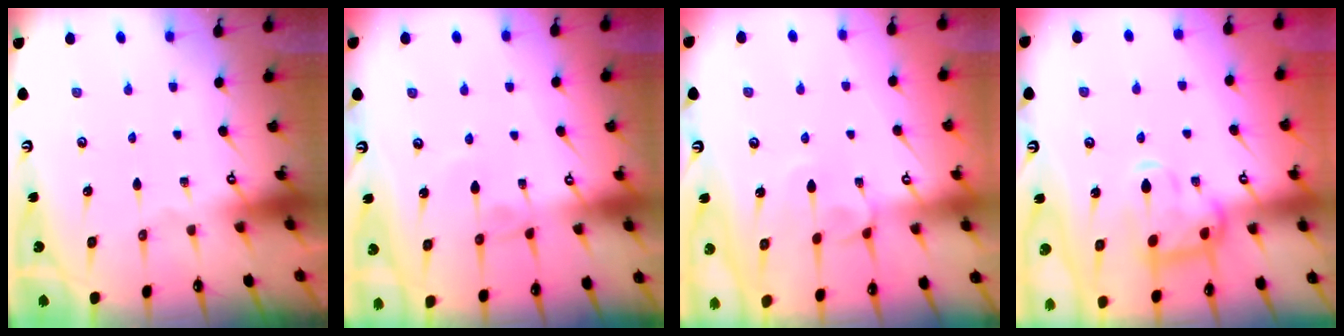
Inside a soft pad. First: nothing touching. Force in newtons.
{"total": 2.0, "press": 2.0, "slide": 0.2}
{"total": 3.9, "press": 3.9, "slide": 0.2}
{"total": 3.7, "press": 3.6, "slide": 0.9}